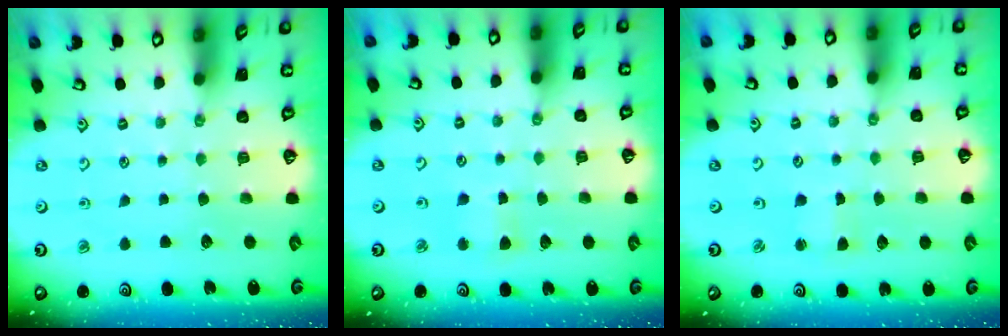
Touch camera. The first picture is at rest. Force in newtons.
{"total": 3.5, "press": 3.5, "slide": 0.1}
{"total": 2.1, "press": 2.0, "slide": 0.3}